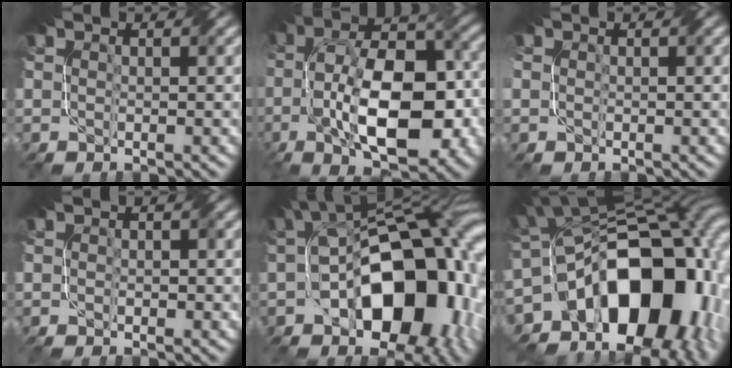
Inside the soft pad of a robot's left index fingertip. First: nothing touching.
{"total": 13.5, "force": [-3.0, 6.6, 11.4], "torque": [-0.189, -0.003, -0.054]}
{"total": 0.6, "force": [0.3, 0.6, -0.1], "torque": [0.004, 0.001, 0.007]}
{"total": 1.8, "force": [-0.4, 0.9, 1.5], "torque": [-0.017, 0.001, 0.004]}
{"total": 16.6, "force": [-2.6, 9.8, 13.1], "torque": [-0.161, 0.021, -0.044]}
{"total": 17.5, "force": [-5.6, 11.7, 11.6], "torque": [-0.161, -0.002, -0.086]}